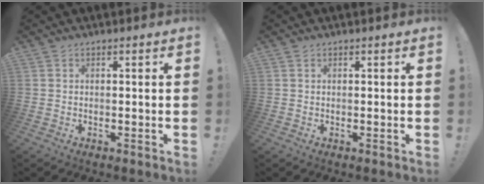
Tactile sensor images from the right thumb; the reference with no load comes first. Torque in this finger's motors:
{"motor_torque": [-0.03, 0.21, -0.31, 0.04, -0.01]}